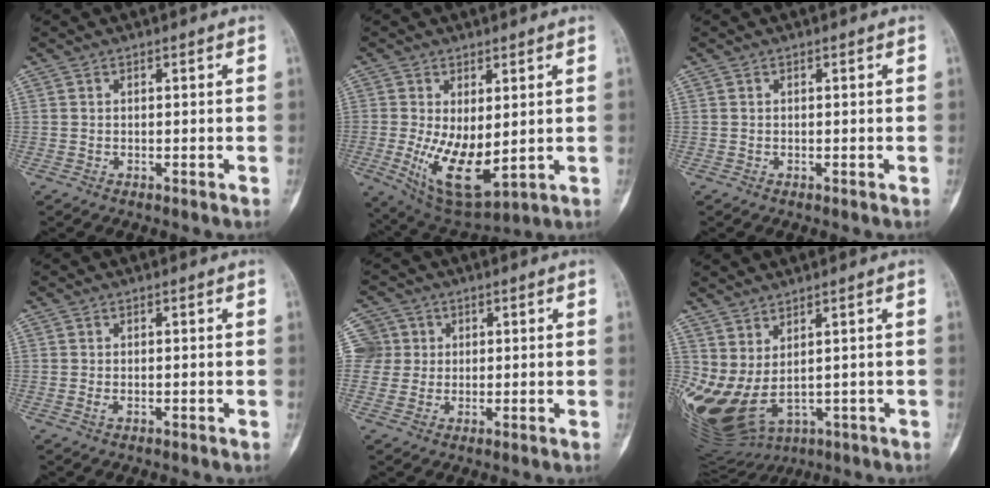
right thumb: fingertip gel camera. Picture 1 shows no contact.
{"total": 12.4, "force": [-0.8, 6.2, 10.7], "torque": [-0.177, -0.026, 0.010]}
{"total": 0.0}
{"total": 0.6, "force": [-0.1, 0.3, 0.5], "torque": [-0.010, -0.001, -0.001]}
{"total": 5.7, "force": [1.4, 5.5, 0.2], "torque": [0.025, 0.008, 0.027]}
{"total": 15.1, "force": [0.6, 8.1, 12.8], "torque": [-0.276, -0.025, 0.048]}